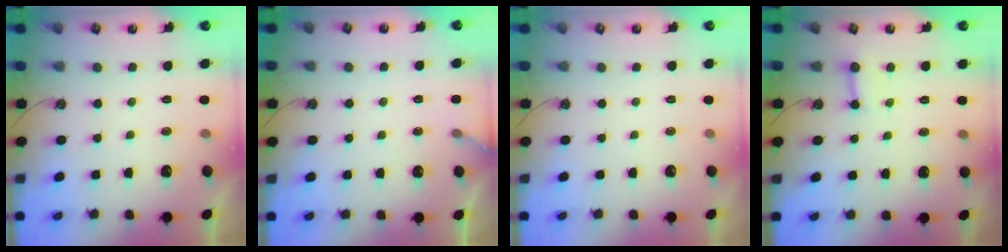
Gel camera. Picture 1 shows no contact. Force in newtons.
{"total": 5.3, "press": 5.3, "slide": 0.3}
{"total": 0.0}
{"total": 2.8, "press": 2.8, "slide": 0.4}